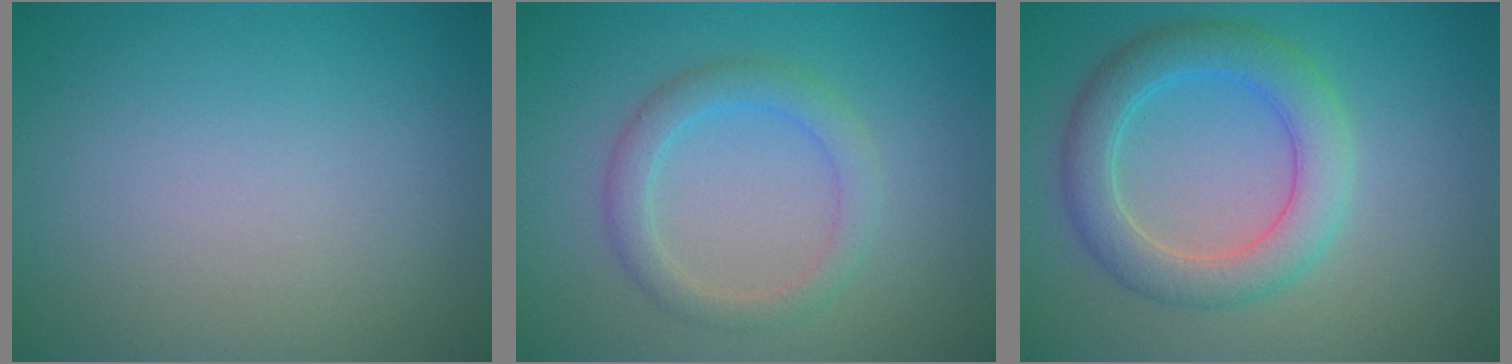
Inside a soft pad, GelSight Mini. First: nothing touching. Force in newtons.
{"total": 2.9, "press": 2.8, "slide": 0.1}
{"total": 4.8, "press": 4.8, "slide": 0.2}